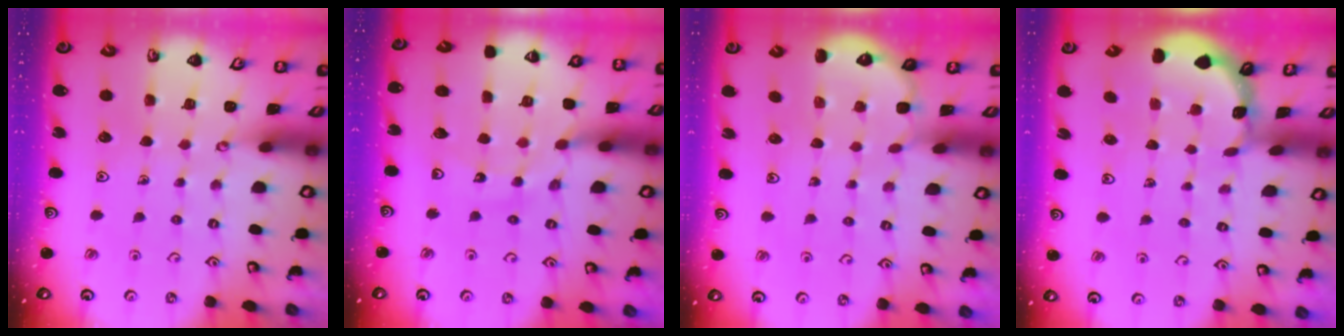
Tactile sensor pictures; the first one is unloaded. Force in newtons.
{"total": 11.5, "press": 11.4, "slide": 1.3}
{"total": 3.0, "press": 2.6, "slide": 1.5}
{"total": 1.0, "press": 1.0, "slide": 0.1}